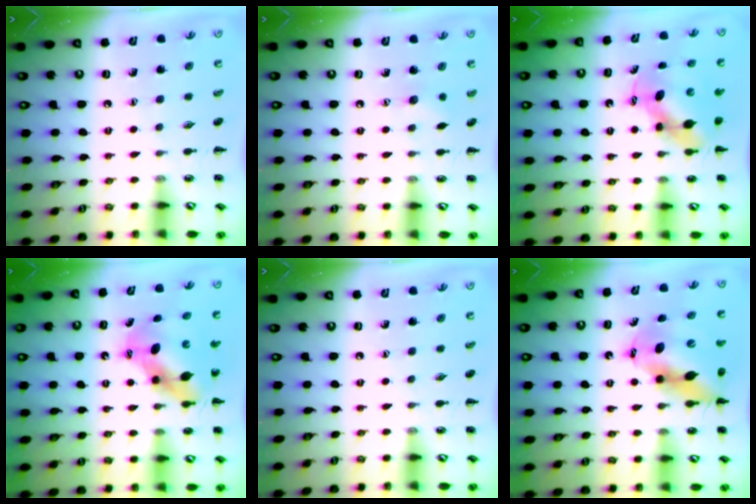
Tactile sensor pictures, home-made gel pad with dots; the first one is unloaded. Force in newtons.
{"total": 4.7, "press": 4.5, "slide": 1.3}
{"total": 6.5, "press": 6.4, "slide": 0.9}
{"total": 6.9, "press": 6.7, "slide": 1.3}
{"total": 0.0}
{"total": 13.5, "press": 12.9, "slide": 3.7}